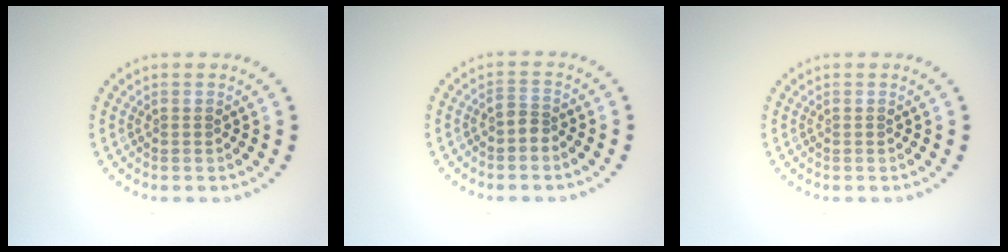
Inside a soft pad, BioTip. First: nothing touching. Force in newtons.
{"total": 1.5, "press": 1.2, "slide": 0.9}
{"total": 0.0}